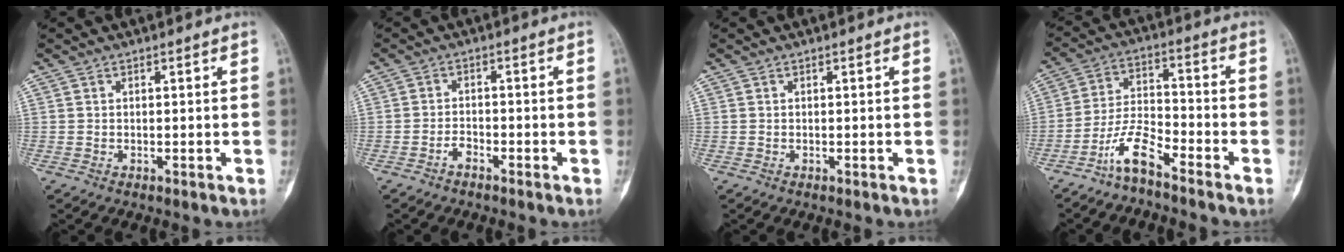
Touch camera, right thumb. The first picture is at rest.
{"total": 1.9, "force": [-1.5, 0.8, 0.9], "torque": [-0.020, 0.012, -0.028]}
{"total": 0.0}
{"total": 7.3, "force": [-5.6, 1.7, 4.4], "torque": [-0.094, 0.052, -0.114]}